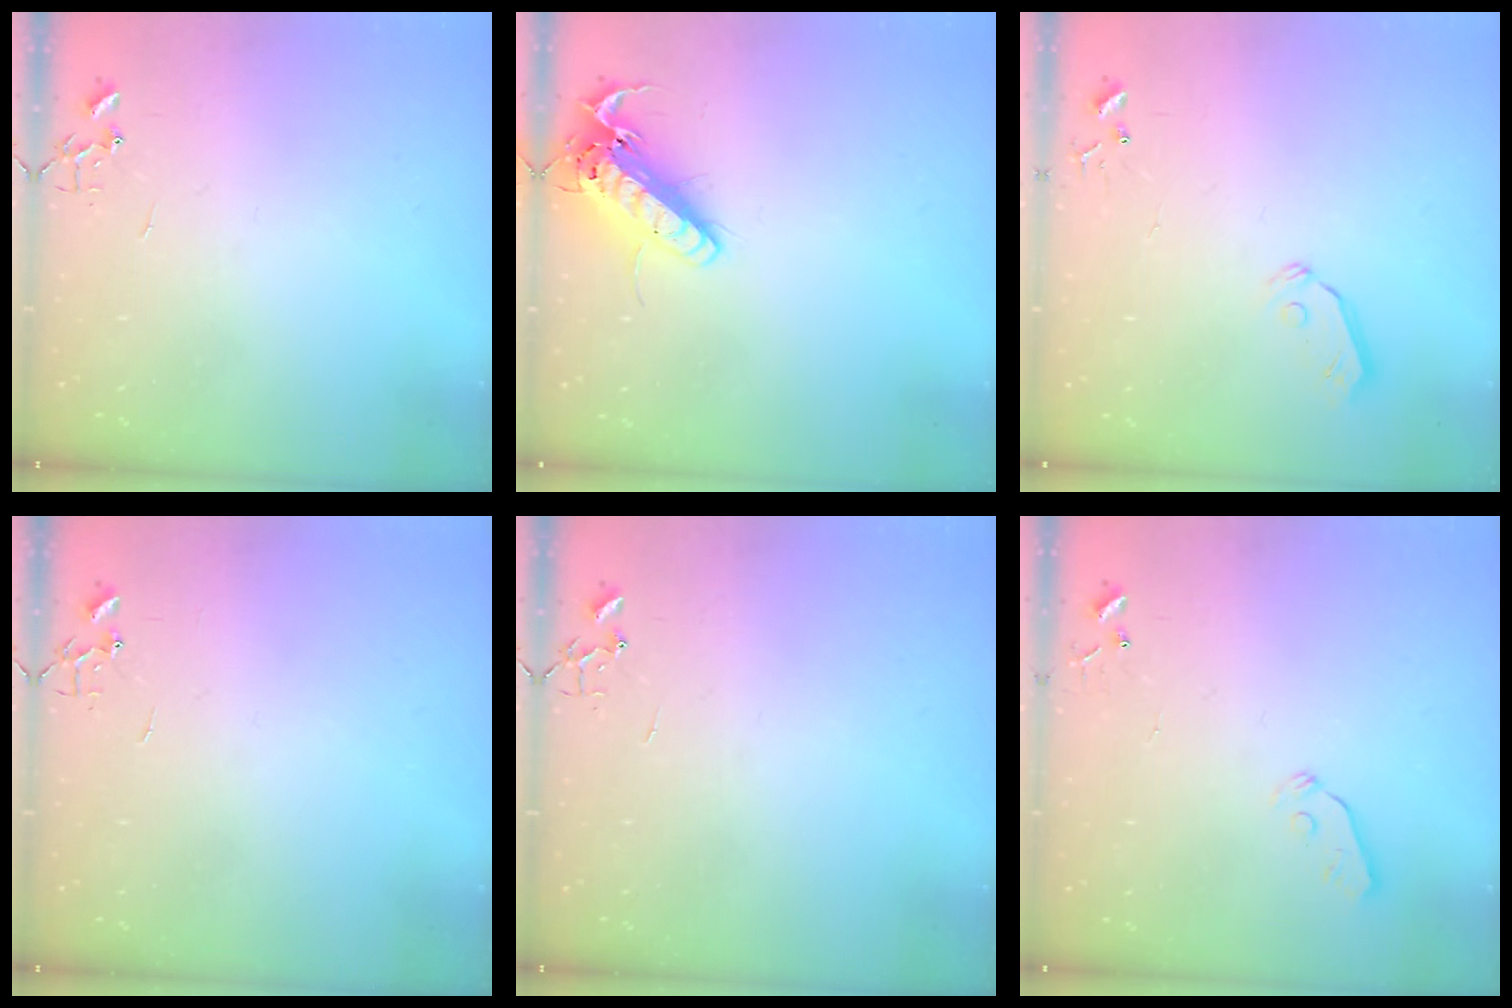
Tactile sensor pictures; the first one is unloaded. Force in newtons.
{"total": 16.4, "press": 16.2, "slide": 2.7}
{"total": 5.8, "press": 5.8, "slide": 0.5}
{"total": 0.0}
{"total": 0.0}
{"total": 3.3, "press": 3.2, "slide": 0.7}